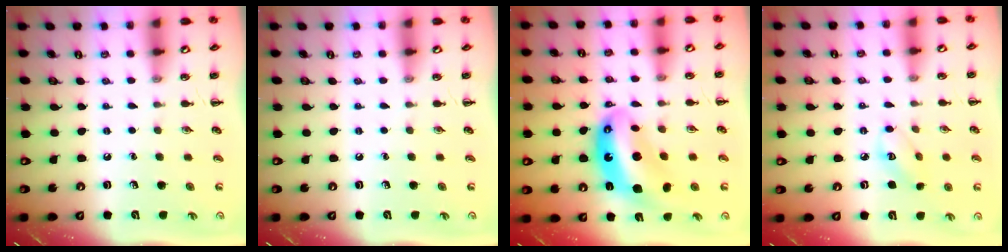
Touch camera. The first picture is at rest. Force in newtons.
{"total": 0.0}
{"total": 12.4, "press": 11.9, "slide": 3.2}
{"total": 4.5, "press": 4.4, "slide": 0.9}